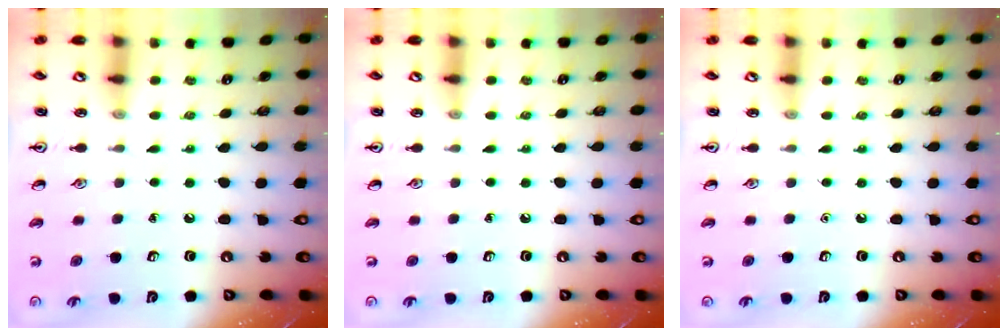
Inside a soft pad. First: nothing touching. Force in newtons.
{"total": 0.0}
{"total": 0.0}